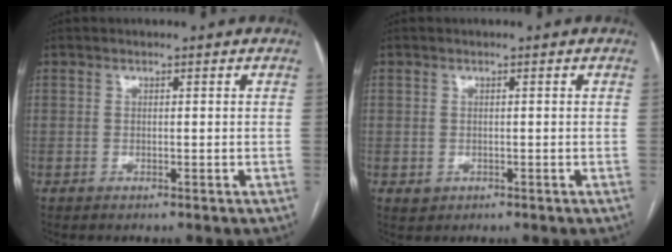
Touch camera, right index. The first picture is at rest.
{"total": 1.4, "force": [-0.3, 1.4, 0.3], "torque": [-0.005, 0.002, 0.001]}